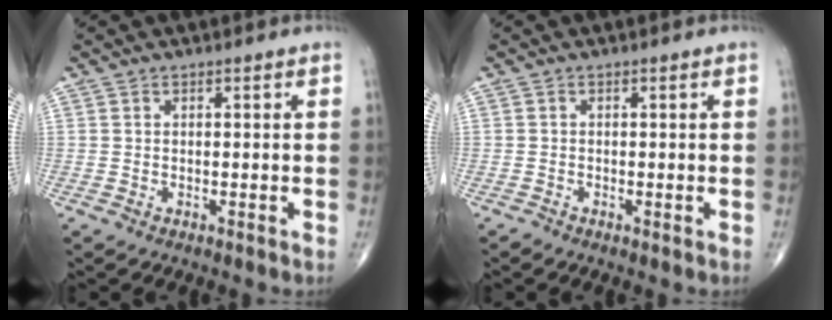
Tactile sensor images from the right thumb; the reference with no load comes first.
{"total": 0.6, "force": [-0.4, 0.2, 0.4], "torque": [-0.008, -0.003, -0.009]}